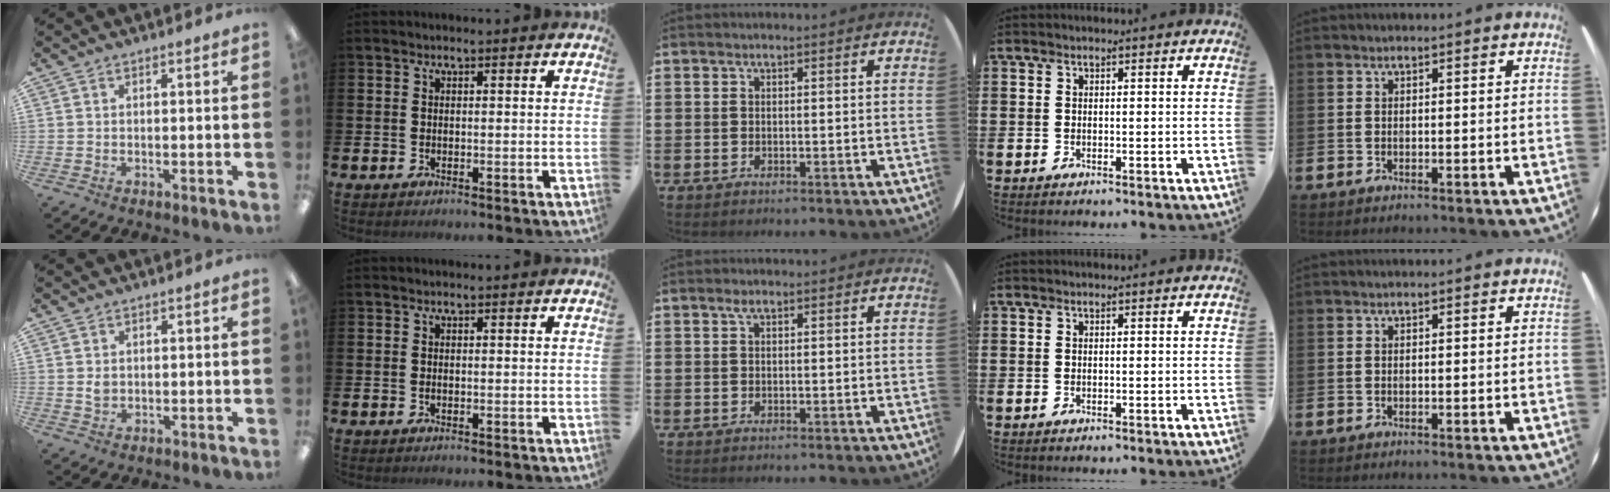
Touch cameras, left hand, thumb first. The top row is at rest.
{"thumb": {"total": 1.8, "force": [0.6, 1.4, 1.0], "torque": [-0.013, 0.000, 0.008]}, "middle": {"total": 0.9, "force": [0.5, 0.2, 0.7], "torque": [-0.013, 0.003, 0.008]}}